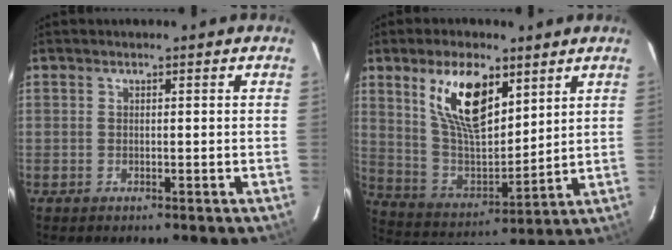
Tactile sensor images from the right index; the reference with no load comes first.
{"total": 15.4, "force": [7.9, 6.8, 11.3], "torque": [-0.208, 0.002, 0.162]}